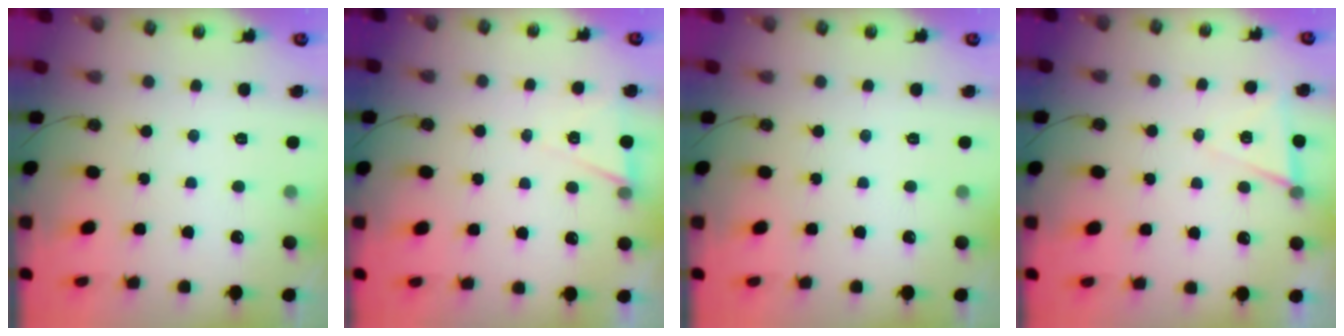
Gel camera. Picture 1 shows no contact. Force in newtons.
{"total": 5.6, "press": 3.2, "slide": 4.6}
{"total": 0.0}
{"total": 6.3, "press": 4.4, "slide": 4.5}